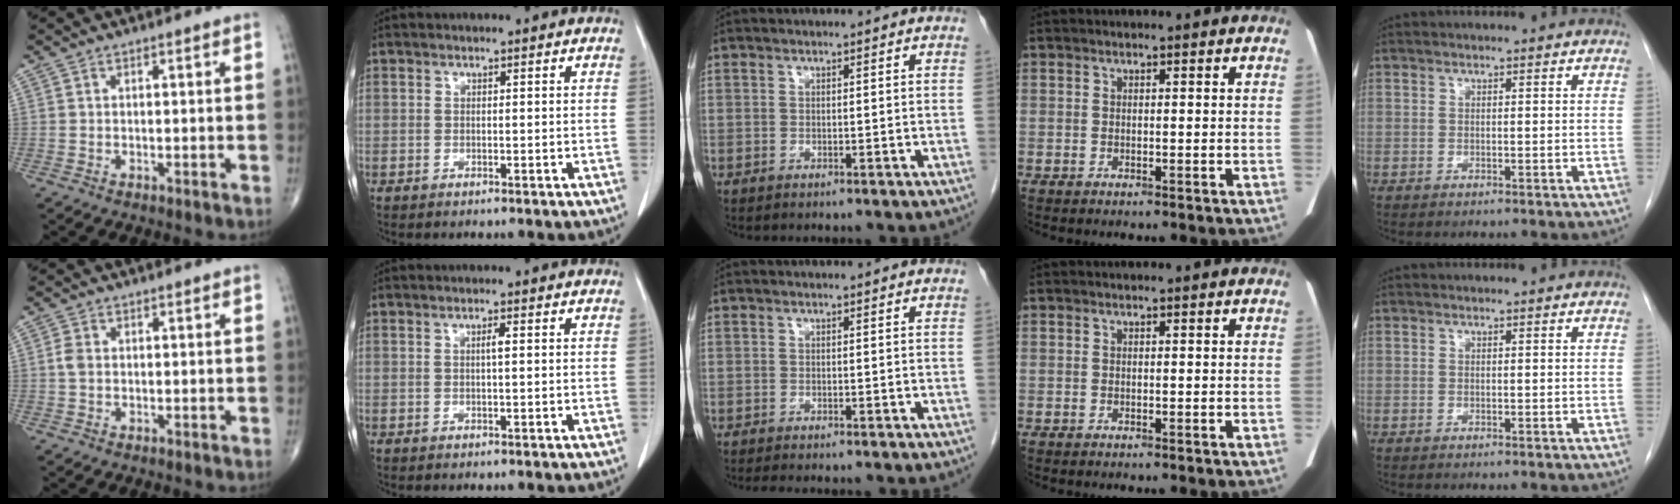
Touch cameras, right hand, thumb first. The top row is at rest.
{"thumb": {"total": 1.9, "force": [0.0, 1.4, 1.3], "torque": [-0.029, 0.002, -0.002]}, "index": {"total": 1.0, "force": [0.2, 0.0, 1.0], "torque": [-0.018, 0.002, 0.003]}, "middle": {"total": 2.5, "force": [-2.2, 0.4, 1.2], "torque": [-0.018, -0.005, -0.027]}}